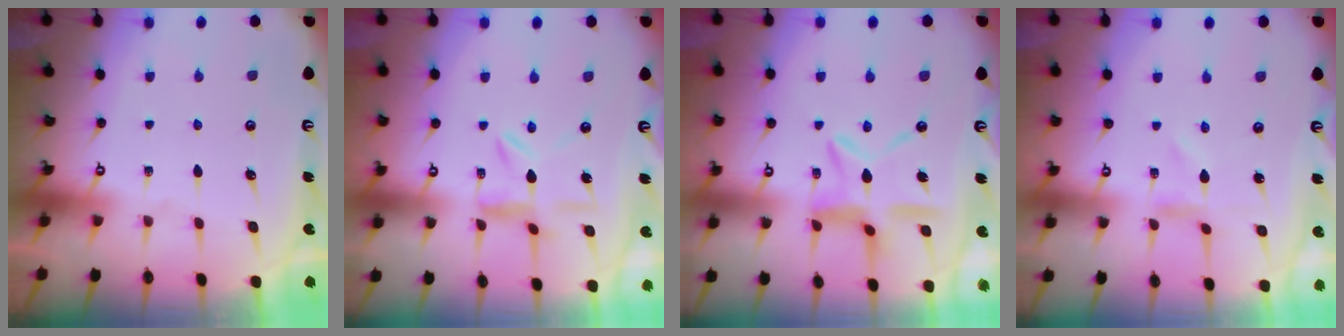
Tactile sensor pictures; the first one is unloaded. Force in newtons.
{"total": 7.0, "press": 6.9, "slide": 0.6}
{"total": 10.7, "press": 10.6, "slide": 1.0}
{"total": 0.6, "press": 0.5, "slide": 0.2}